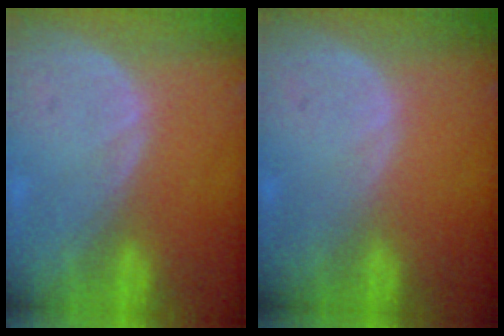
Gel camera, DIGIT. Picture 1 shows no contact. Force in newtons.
{"total": 0.0}